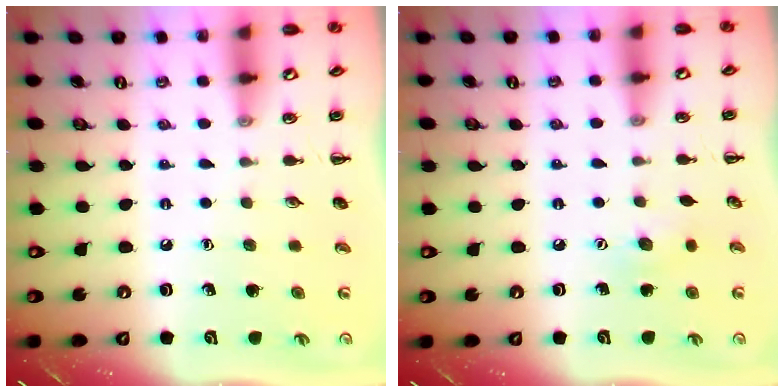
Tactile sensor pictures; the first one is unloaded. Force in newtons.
{"total": 5.3, "press": 5.1, "slide": 1.2}